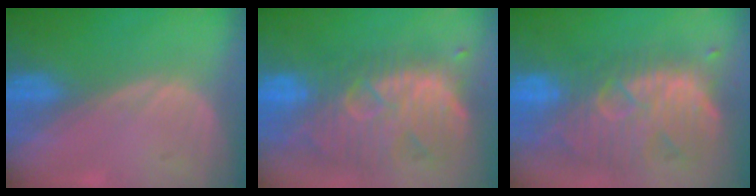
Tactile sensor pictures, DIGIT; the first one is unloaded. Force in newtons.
{"total": 12.5, "press": 11.0, "slide": 6.0}
{"total": 12.5, "press": 11.0, "slide": 6.0}